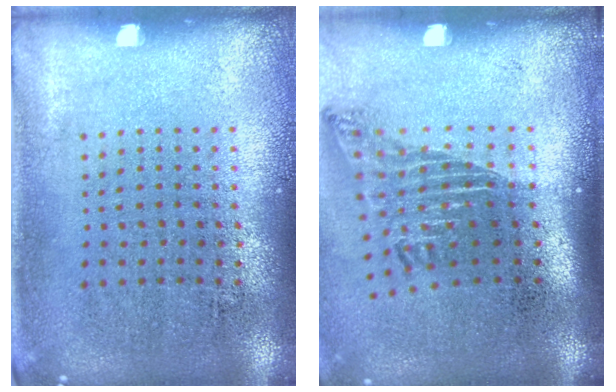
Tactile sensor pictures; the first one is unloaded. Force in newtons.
{"total": 1.7, "press": 1.1, "slide": 1.3}